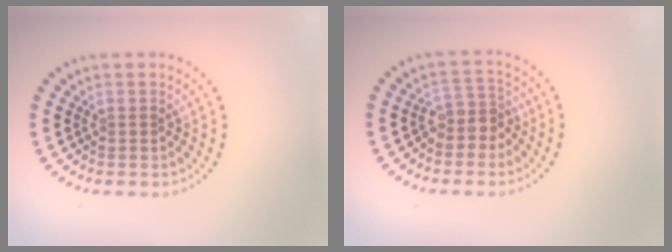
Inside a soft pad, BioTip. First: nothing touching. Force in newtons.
{"total": 2.5, "press": 2.1, "slide": 1.5}